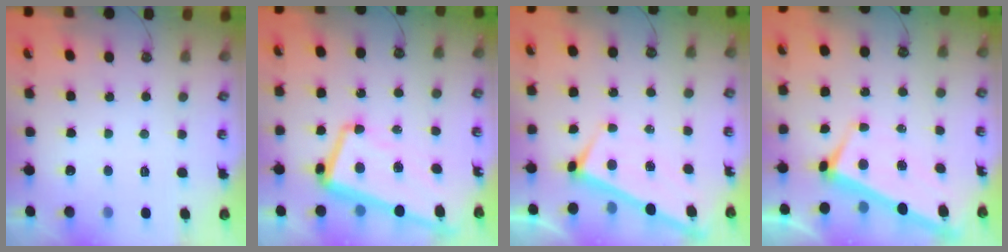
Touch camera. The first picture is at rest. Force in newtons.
{"total": 7.2, "press": 7.1, "slide": 1.6}
{"total": 1.3, "press": 1.3, "slide": 0.5}
{"total": 2.9, "press": 2.8, "slide": 0.9}